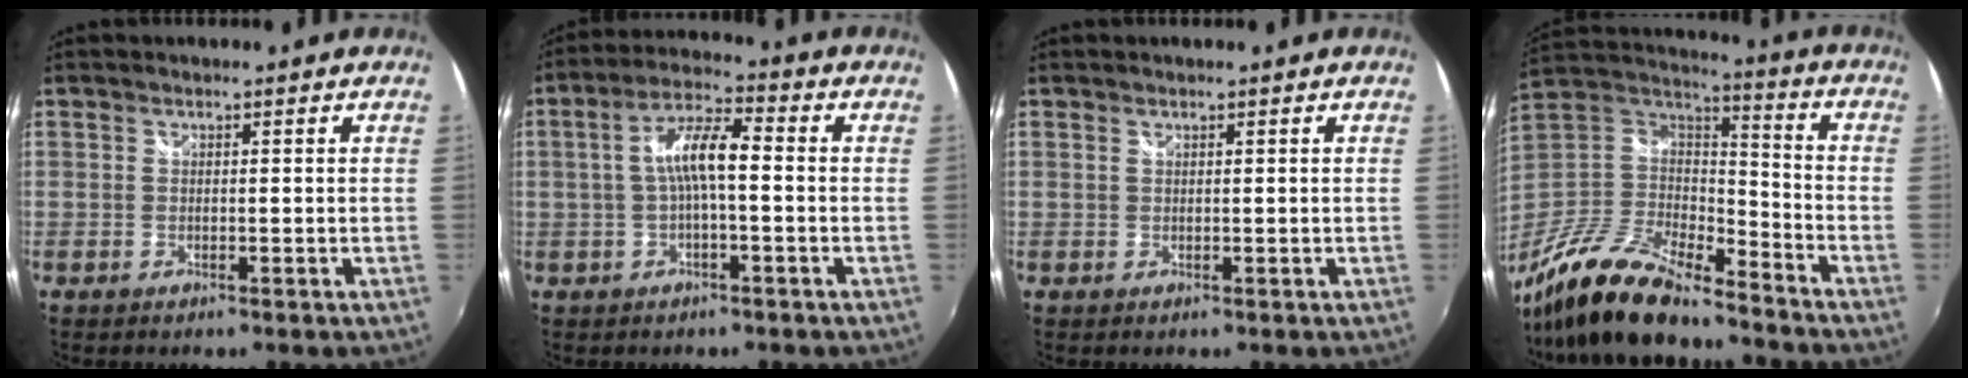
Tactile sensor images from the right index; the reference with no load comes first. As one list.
[{"total": 7.3, "force": [-0.6, 1.7, 7.1], "torque": [-0.144, 0.017, -0.009]}, {"total": 0.0}, {"total": 21.6, "force": [-16.5, 6.8, 12.2], "torque": [-0.259, -0.021, -0.304]}]